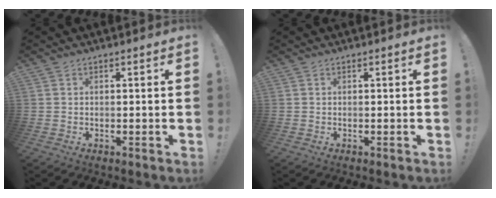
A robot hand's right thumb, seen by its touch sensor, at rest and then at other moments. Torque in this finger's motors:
{"motor_torque": [-0.02, -0.02, -0.10, 0.10, 0.01]}